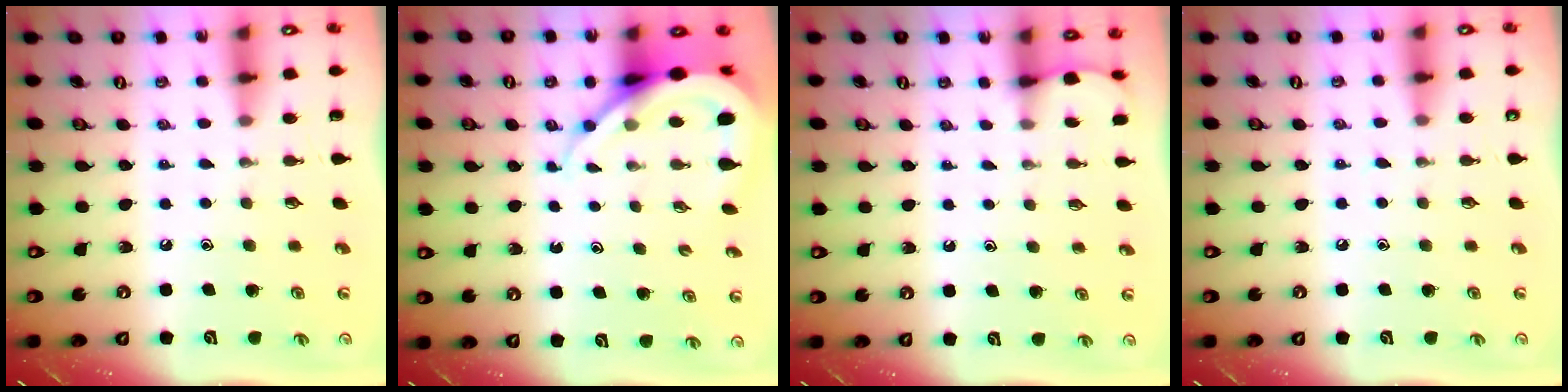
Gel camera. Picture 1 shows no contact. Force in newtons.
{"total": 9.4, "press": 9.4, "slide": 1.1}
{"total": 1.9, "press": 1.9, "slide": 0.2}
{"total": 3.5, "press": 3.4, "slide": 0.6}